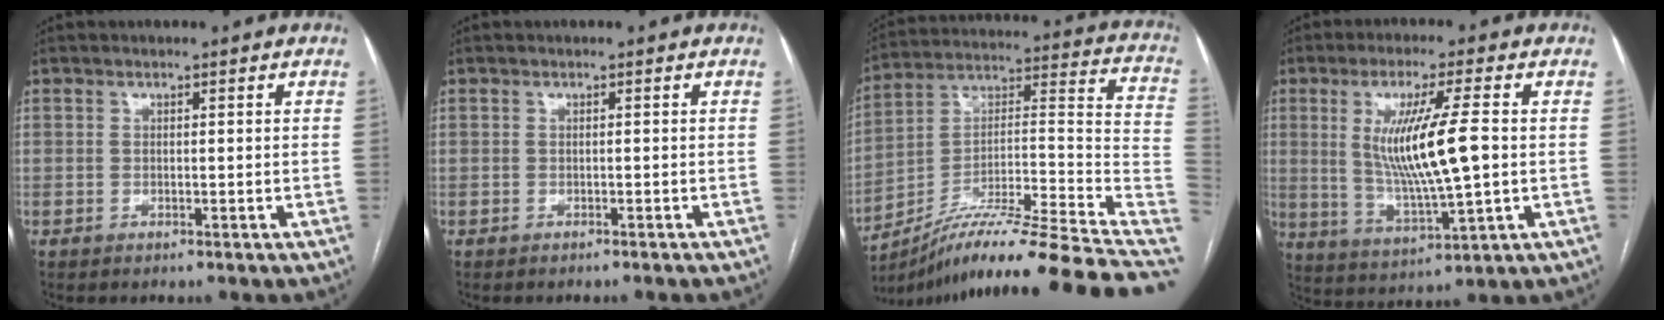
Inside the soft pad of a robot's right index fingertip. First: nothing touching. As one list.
[{"total": 1.4, "force": [-1.3, 0.1, 0.6], "torque": [-0.009, -0.001, -0.016]}, {"total": 27.3, "force": [-22.1, -0.9, 16.0], "torque": [-0.165, 0.026, -0.348]}, {"total": 12.3, "force": [1.1, 0.6, 12.3], "torque": [-0.238, -0.012, 0.028]}]